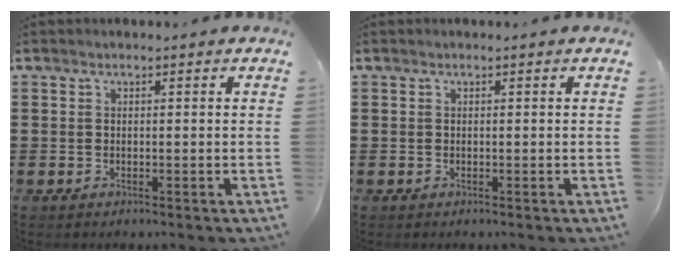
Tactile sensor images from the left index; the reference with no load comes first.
{"total": 0.0}